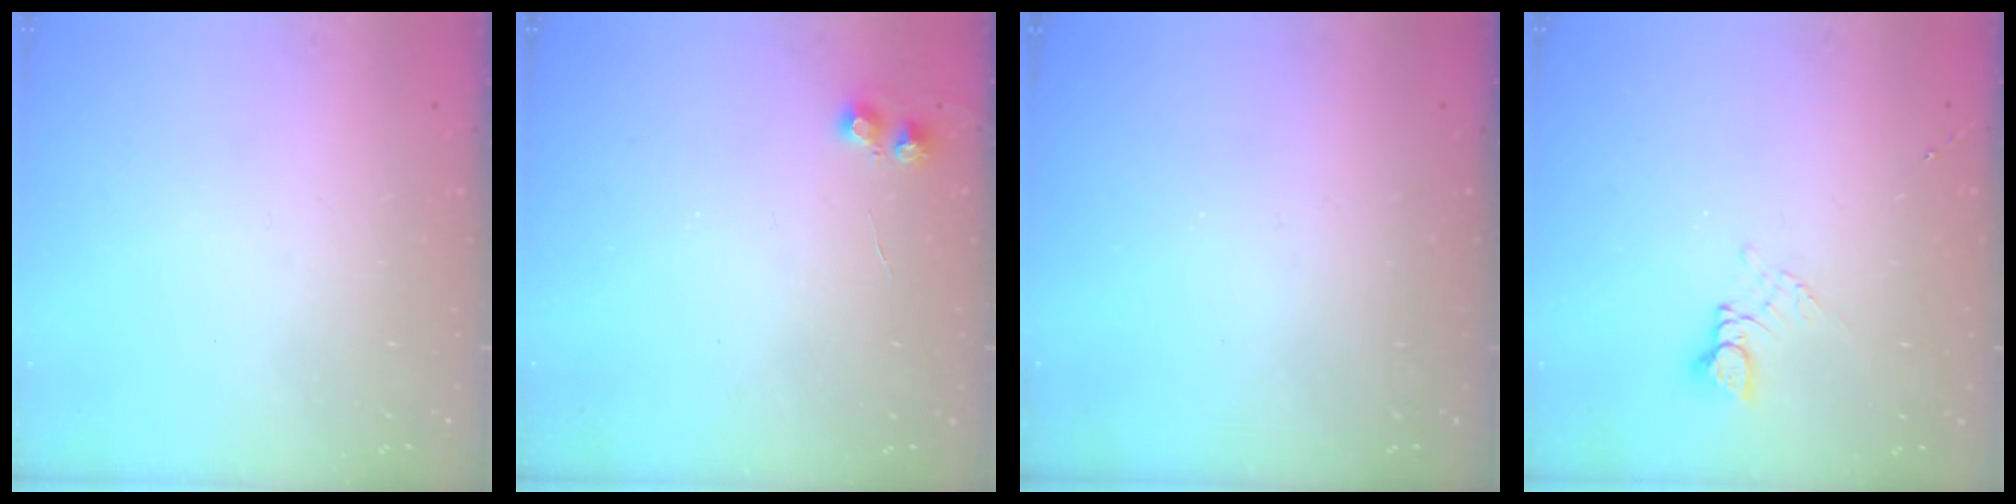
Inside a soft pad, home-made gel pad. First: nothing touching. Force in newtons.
{"total": 5.7, "press": 5.6, "slide": 0.8}
{"total": 0.0}
{"total": 4.3, "press": 4.3, "slide": 0.4}